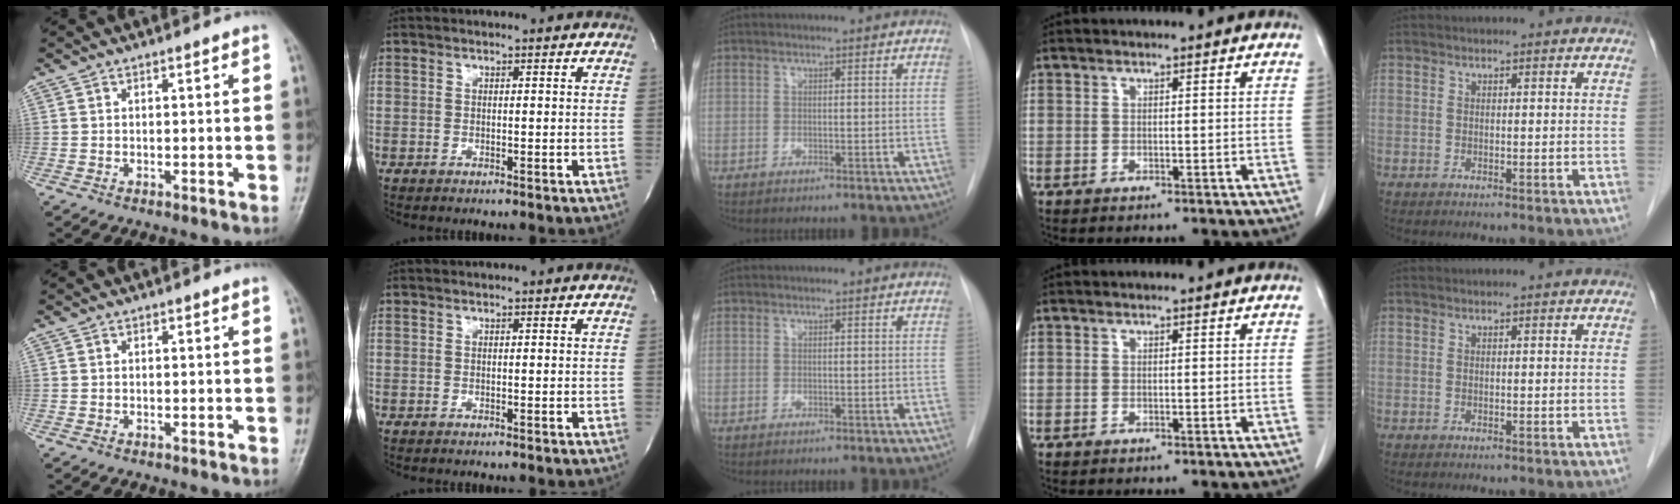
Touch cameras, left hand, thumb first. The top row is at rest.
{}